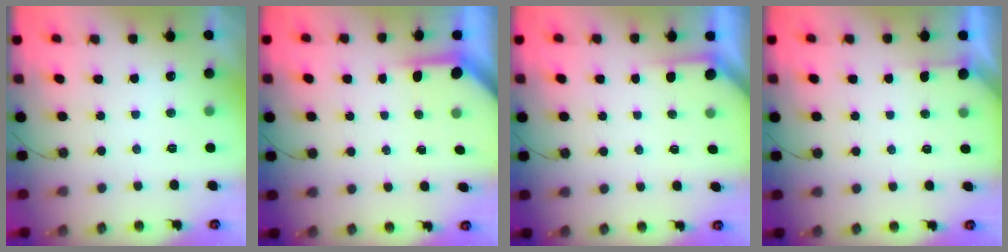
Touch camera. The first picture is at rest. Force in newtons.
{"total": 3.6, "press": 3.6, "slide": 0.4}
{"total": 1.7, "press": 1.7, "slide": 0.2}
{"total": 2.7, "press": 2.7, "slide": 0.3}